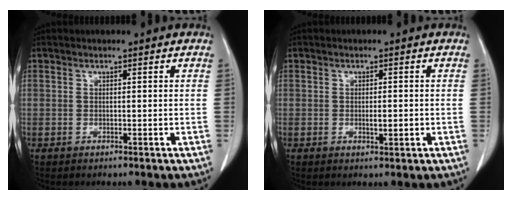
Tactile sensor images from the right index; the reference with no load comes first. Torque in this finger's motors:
{"motor_torque": [0.21, -0.15, 0.23, 0.04]}